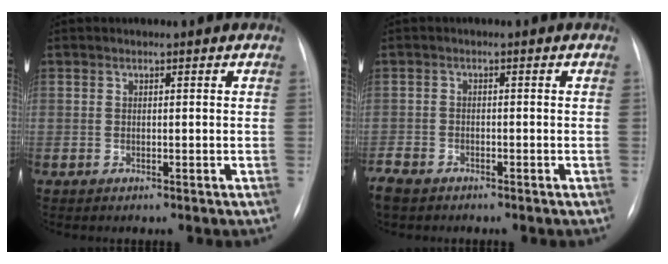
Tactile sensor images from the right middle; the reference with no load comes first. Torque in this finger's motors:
{"motor_torque": [1.07, -1.07, 1.06, 0.21]}